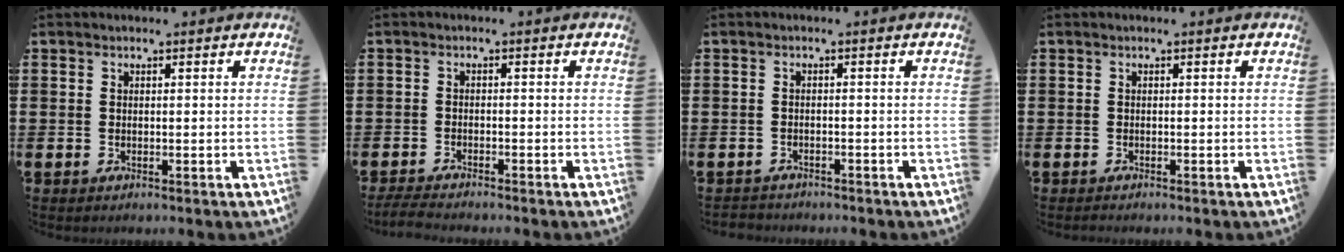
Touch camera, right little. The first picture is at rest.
{"total": 1.9, "force": [-1.8, 0.0, 0.6], "torque": [-0.010, 0.004, -0.035]}
{"total": 1.0, "force": [-1.0, 0.2, -0.2], "torque": [0.000, 0.002, -0.023]}
{"total": 0.0}